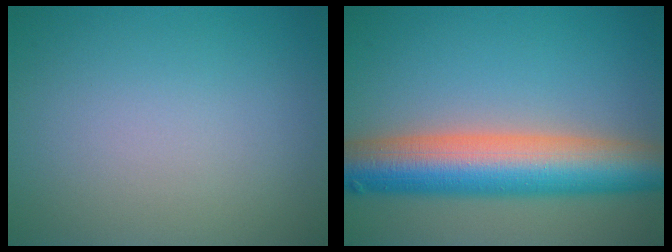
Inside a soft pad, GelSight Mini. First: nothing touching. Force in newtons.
{"total": 10.1, "press": 10.1, "slide": 0.4}